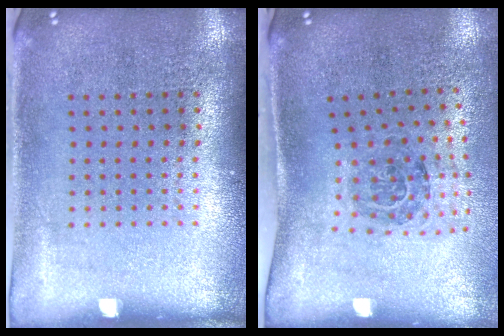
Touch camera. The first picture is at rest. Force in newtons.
{"total": 1.4, "press": 1.0, "slide": 1.0}